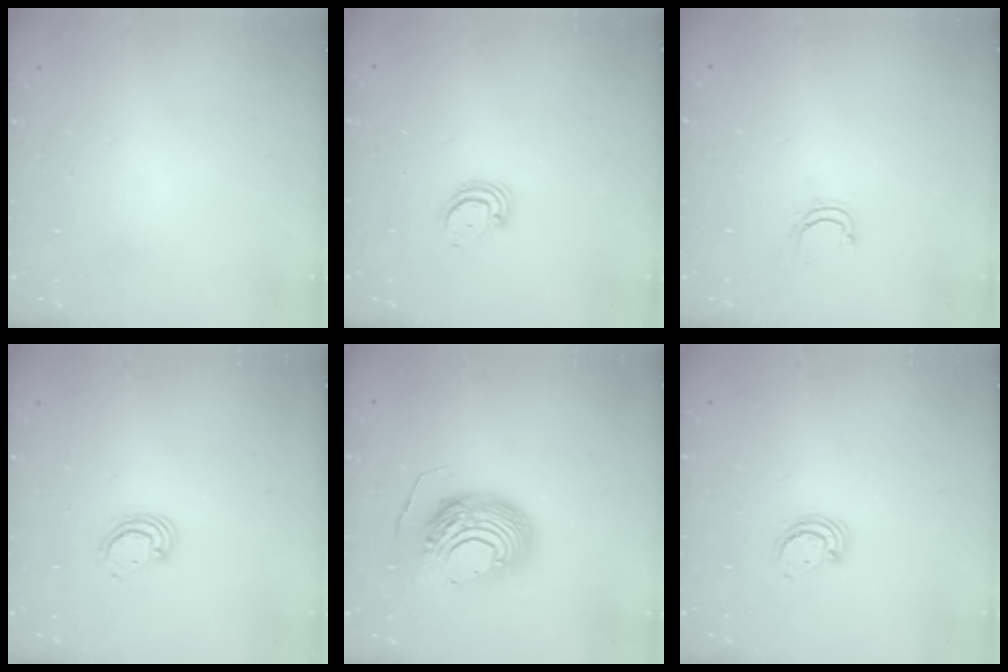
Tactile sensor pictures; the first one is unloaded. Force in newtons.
{"total": 3.6, "press": 3.6, "slide": 0.2}
{"total": 3.7, "press": 3.7, "slide": 0.3}
{"total": 3.9, "press": 3.8, "slide": 0.4}
{"total": 13.8, "press": 13.8, "slide": 1.1}
{"total": 2.9, "press": 2.9, "slide": 0.3}